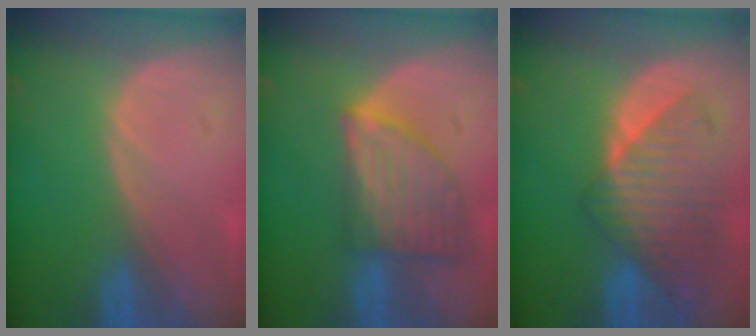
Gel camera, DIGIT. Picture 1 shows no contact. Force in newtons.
{"total": 7.7, "press": 7.0, "slide": 3.2}
{"total": 8.8, "press": 8.0, "slide": 3.5}